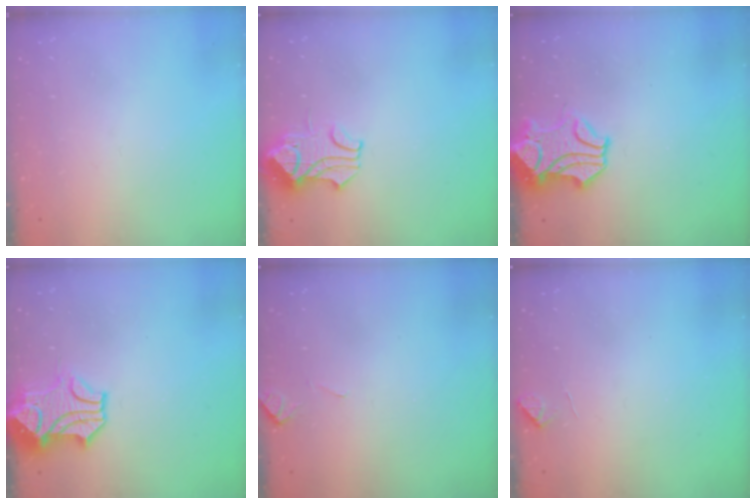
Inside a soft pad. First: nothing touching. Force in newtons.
{"total": 1.5, "press": 1.1, "slide": 1.0}
{"total": 2.2, "press": 1.7, "slide": 1.4}
{"total": 1.0, "press": 0.2, "slide": 1.0}
{"total": 4.3, "press": 4.3, "slide": 0.4}
{"total": 4.0, "press": 3.9, "slide": 0.6}